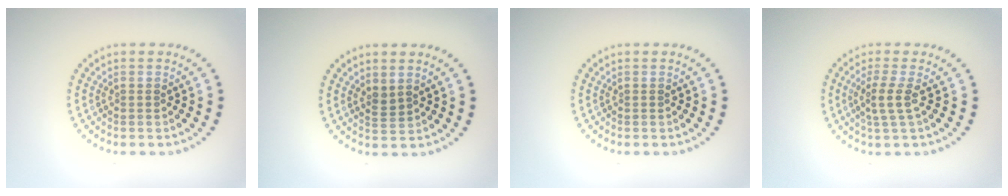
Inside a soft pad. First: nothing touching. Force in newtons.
{"total": 1.2, "press": 1.0, "slide": 0.7}
{"total": 0.0}
{"total": 2.2, "press": 1.7, "slide": 1.4}